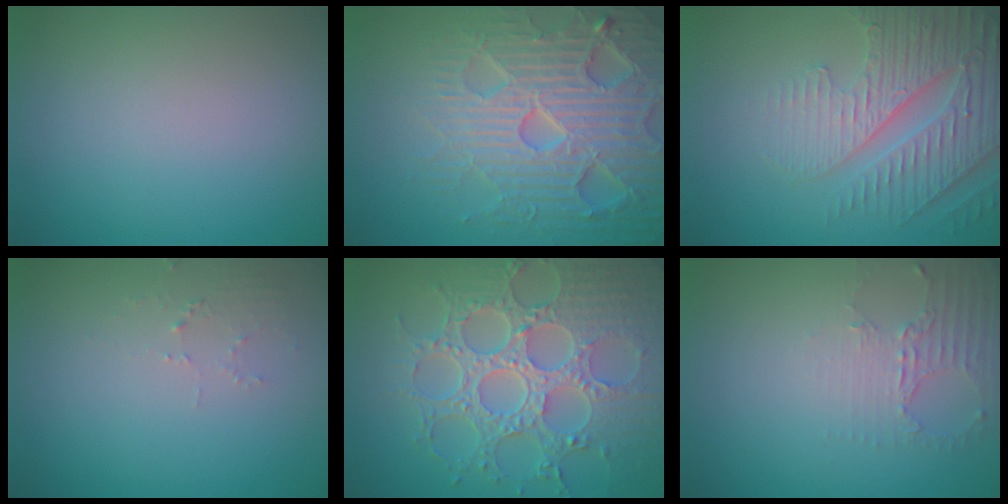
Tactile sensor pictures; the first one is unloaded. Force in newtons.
{"total": 7.4, "press": 7.3, "slide": 1.6}
{"total": 4.9, "press": 4.5, "slide": 2.0}
{"total": 1.1, "press": 1.1, "slide": 0.1}
{"total": 8.7, "press": 6.4, "slide": 5.9}
{"total": 2.3, "press": 1.8, "slide": 1.6}